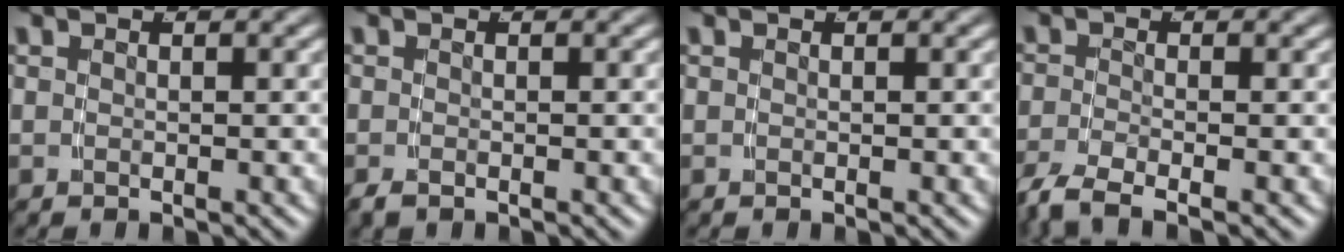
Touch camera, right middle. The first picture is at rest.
{"total": 0.9, "force": [-0.8, 0.1, 0.3], "torque": [-0.005, -0.008, -0.011]}
{"total": 0.0}
{"total": 4.2, "force": [-3.3, 1.2, 2.4], "torque": [-0.053, -0.020, -0.043]}